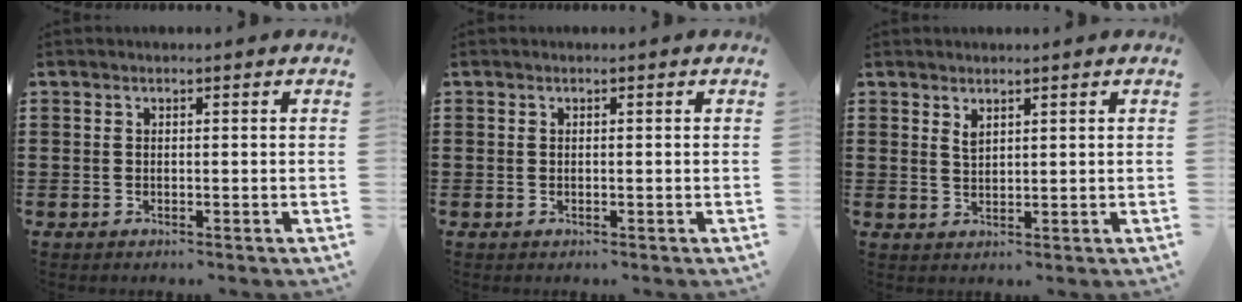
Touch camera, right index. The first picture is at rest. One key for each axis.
{"total": 0.0}
{"total": 1.4, "fx": 1.1, "fy": 0.6, "fz": 0.6, "tx": -0.014, "ty": 0.002, "tz": 0.020}